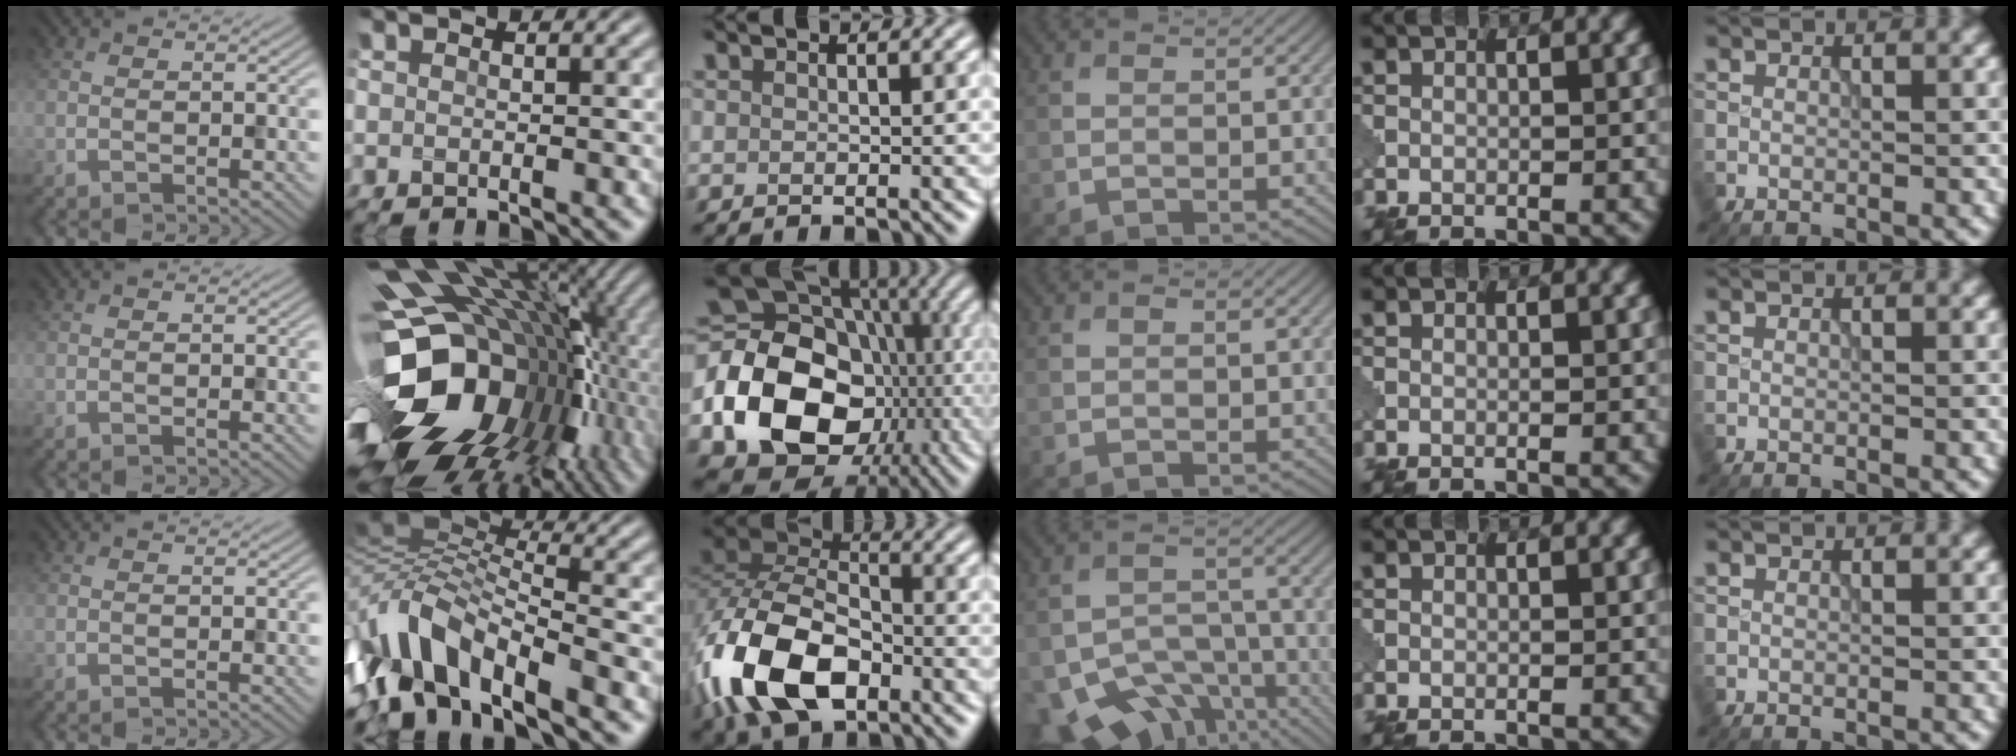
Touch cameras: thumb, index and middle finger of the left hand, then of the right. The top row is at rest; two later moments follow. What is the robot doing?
{"motion": "assemble", "object": "puzzle pieces"}